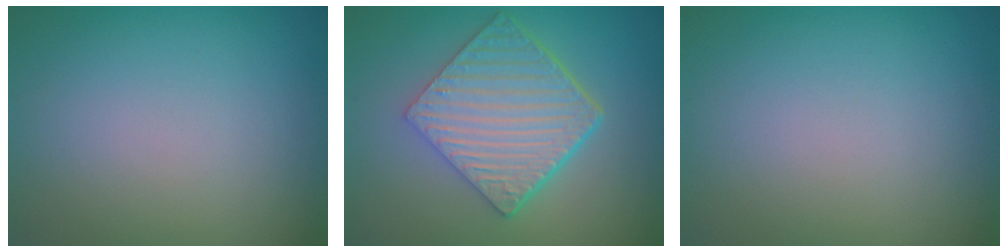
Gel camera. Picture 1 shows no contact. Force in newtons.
{"total": 6.4, "press": 4.6, "slide": 4.4}
{"total": 0.0}